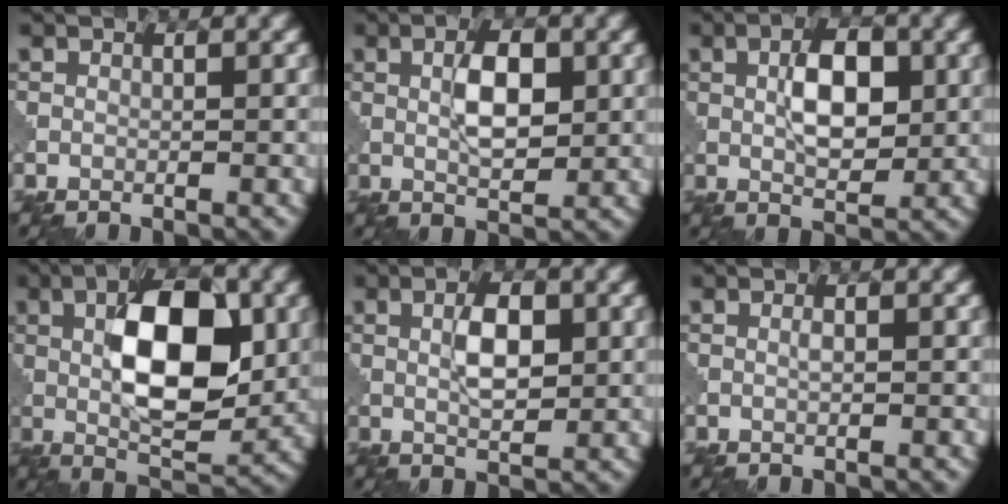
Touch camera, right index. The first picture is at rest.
{"total": 4.1, "force": [1.0, 1.7, 3.6], "torque": [-0.067, 0.001, 0.019]}
{"total": 5.1, "force": [1.0, 2.5, 4.3], "torque": [-0.072, 0.001, 0.018]}
{"total": 10.4, "force": [1.6, 4.6, 9.2], "torque": [-0.138, 0.009, 0.028]}
{"total": 3.5, "force": [0.9, 1.5, 3.1], "torque": [-0.058, 0.001, 0.017]}
{"total": 0.6, "force": [0.2, 0.0, 0.5], "torque": [-0.009, -0.001, 0.006]}